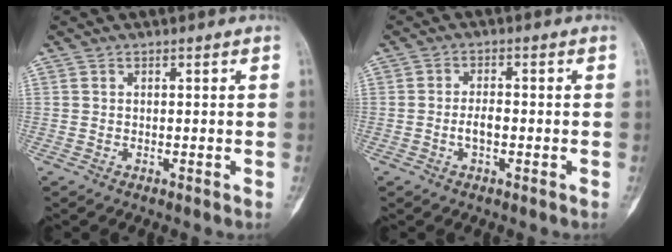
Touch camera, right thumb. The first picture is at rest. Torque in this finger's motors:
{"motor_torque": [0.85, 0.56, 0.48, -0.43, 0.24]}